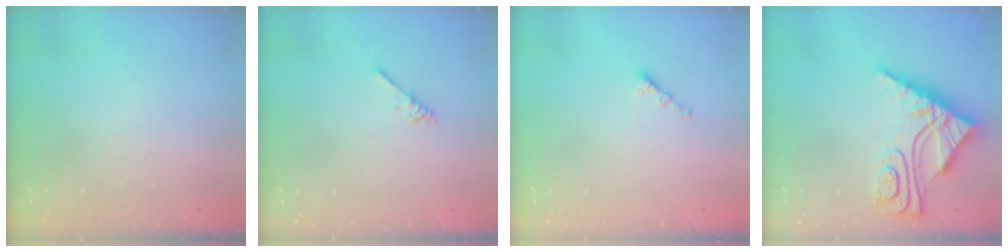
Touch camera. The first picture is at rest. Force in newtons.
{"total": 2.7, "press": 2.7, "slide": 0.5}
{"total": 0.8, "press": 0.8, "slide": 0.2}
{"total": 12.9, "press": 12.8, "slide": 1.3}